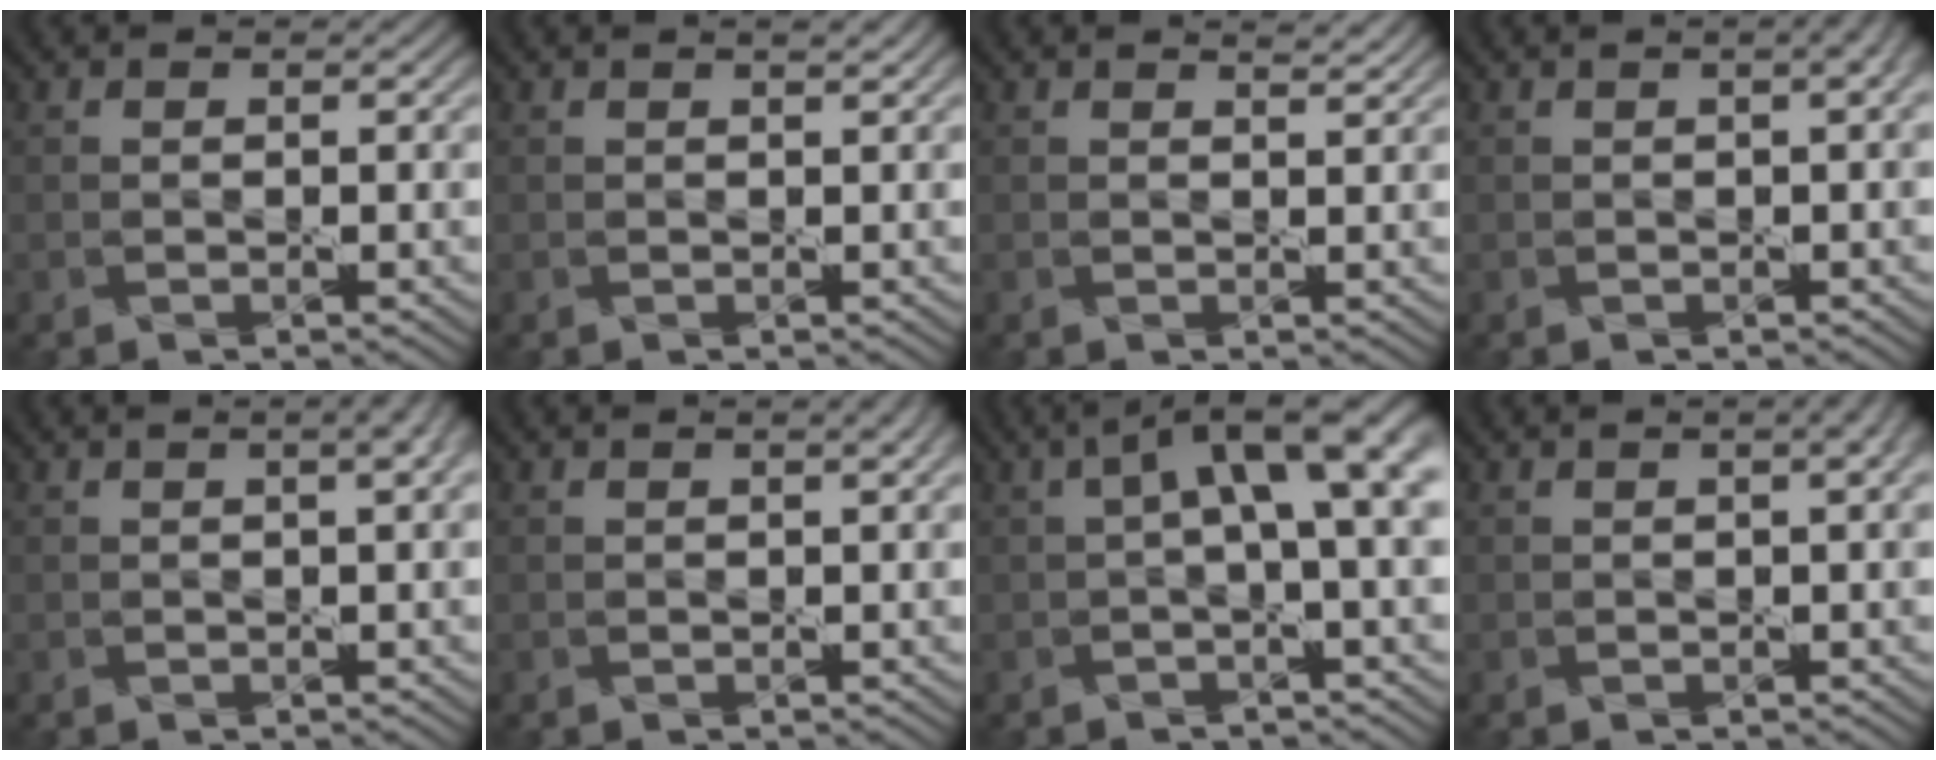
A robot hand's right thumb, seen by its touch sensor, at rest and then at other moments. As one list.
[{"total": 0.9, "force": [0.7, 0.1, 0.6], "torque": [-0.016, 0.001, 0.009]}, {"total": 1.4, "force": [1.3, 0.2, 0.6], "torque": [-0.012, -0.003, 0.015]}, {"total": 2.7, "force": [0.8, 0.9, 2.4], "torque": [-0.027, 0.011, 0.003]}, {"total": 3.5, "force": [1.2, 1.3, 3.1], "torque": [-0.029, 0.014, 0.001]}, {"total": 1.4, "force": [0.6, 0.3, 1.3], "torque": [-0.019, 0.004, 0.004]}, {"total": 7.7, "force": [1.4, 2.1, 7.3], "torque": [-0.106, 0.022, 0.017]}, {"total": 2.8, "force": [0.9, 0.9, 2.5], "torque": [-0.027, 0.010, 0.005]}]